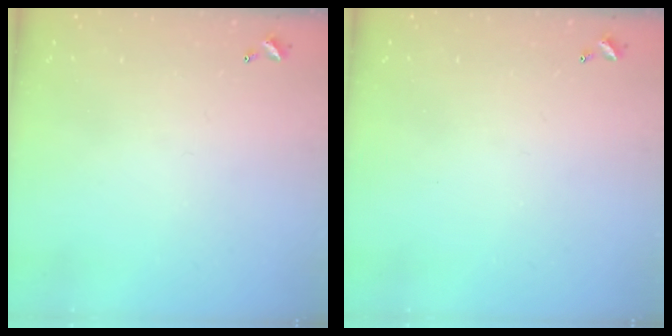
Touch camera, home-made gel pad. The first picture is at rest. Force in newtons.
{"total": 0.0}